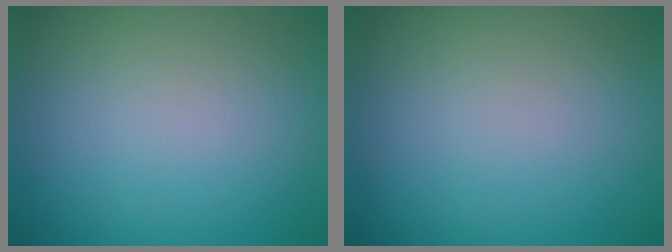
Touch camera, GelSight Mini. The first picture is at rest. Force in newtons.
{"total": 0.0}